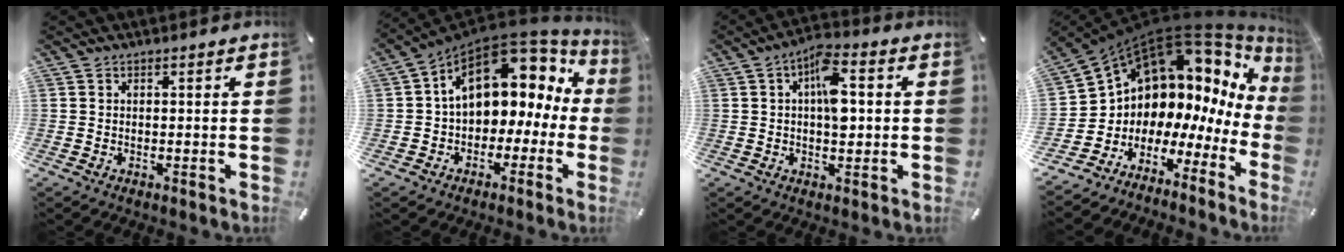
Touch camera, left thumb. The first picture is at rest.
{"total": 13.5, "force": [4.3, 9.4, 8.7], "torque": [-0.134, -0.023, 0.075]}
{"total": 8.7, "force": [1.1, 4.5, 7.3], "torque": [-0.098, 0.003, 0.013]}
{"total": 9.5, "force": [7.3, 6.0, 0.8], "torque": [-0.035, -0.099, 0.135]}